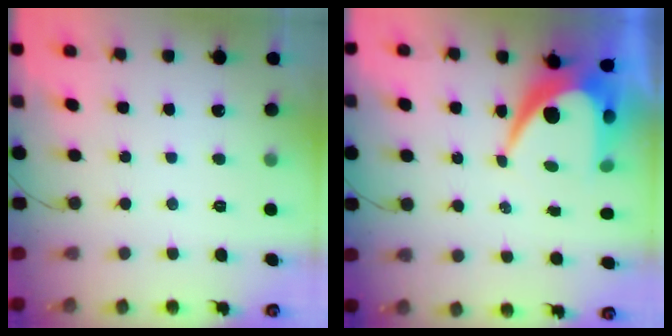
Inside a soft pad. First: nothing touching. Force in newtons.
{"total": 9.9, "press": 9.9, "slide": 0.4}